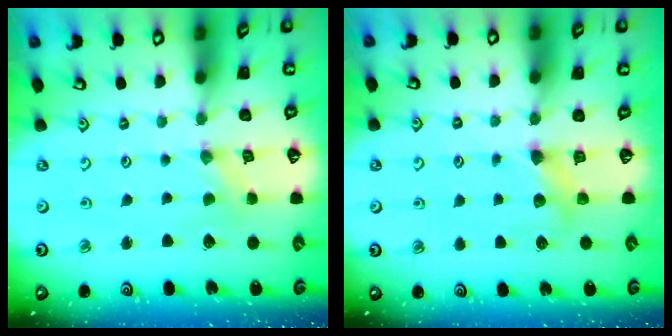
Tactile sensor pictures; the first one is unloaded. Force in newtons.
{"total": 4.9, "press": 4.8, "slide": 0.7}